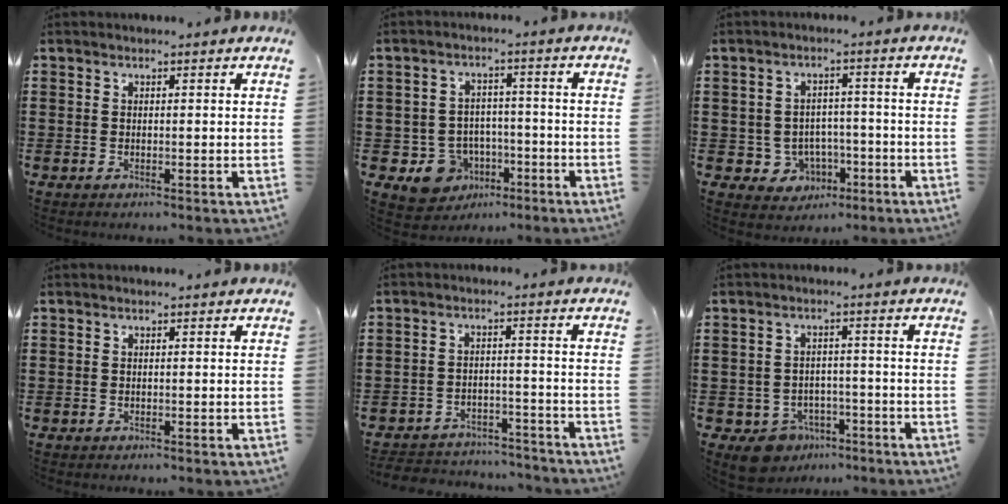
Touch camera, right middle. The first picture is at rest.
{"total": 6.8, "force": [-3.0, 5.7, 2.1], "torque": [-0.065, 0.013, -0.054]}
{"total": 4.4, "force": [-1.8, 3.8, 1.2], "torque": [-0.034, 0.011, -0.034]}
{"total": 0.0}
{"total": 4.2, "force": [-4.1, 0.8, 0.0], "torque": [-0.012, 0.004, -0.091]}
{"total": 4.5, "force": [-3.7, 2.4, 0.9], "torque": [-0.026, 0.009, -0.074]}